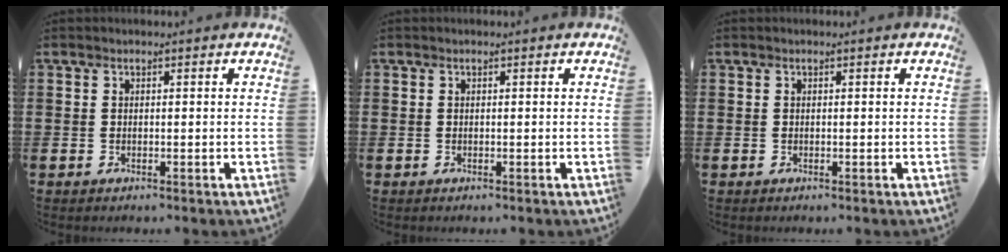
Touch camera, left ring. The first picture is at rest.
{"total": 0.0}
{"total": 0.0}